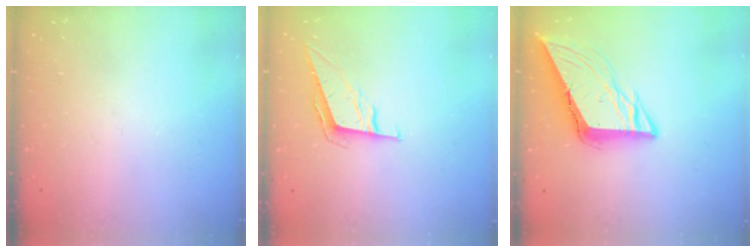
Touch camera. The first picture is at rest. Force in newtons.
{"total": 7.4, "press": 7.1, "slide": 2.2}
{"total": 10.7, "press": 10.6, "slide": 1.3}